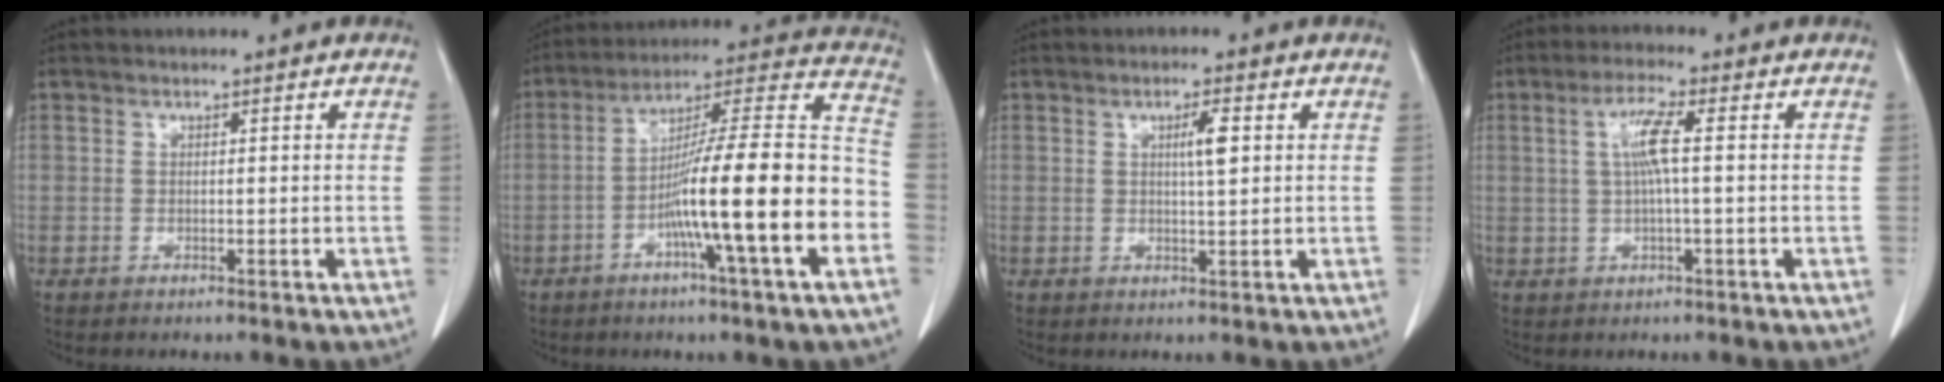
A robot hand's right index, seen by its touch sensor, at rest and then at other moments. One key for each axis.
{"total": 19.9, "fx": -5.9, "fy": 0.1, "fz": 19.0, "tx": -0.276, "ty": 0.010, "tz": -0.099}
{"total": 3.3, "fx": 1.0, "fy": 0.3, "fz": 3.1, "tx": -0.050, "ty": 0.001, "tz": 0.018}
{"total": 5.1, "fx": 0.8, "fy": 0.3, "fz": 5.0, "tx": -0.100, "ty": 0.009, "tz": 0.017}